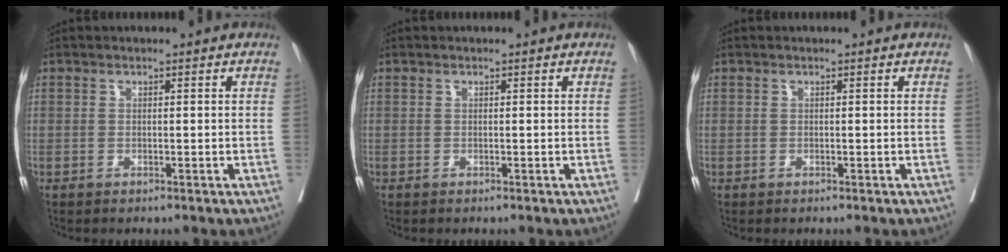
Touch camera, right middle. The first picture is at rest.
{"total": 0.0}
{"total": 0.0}